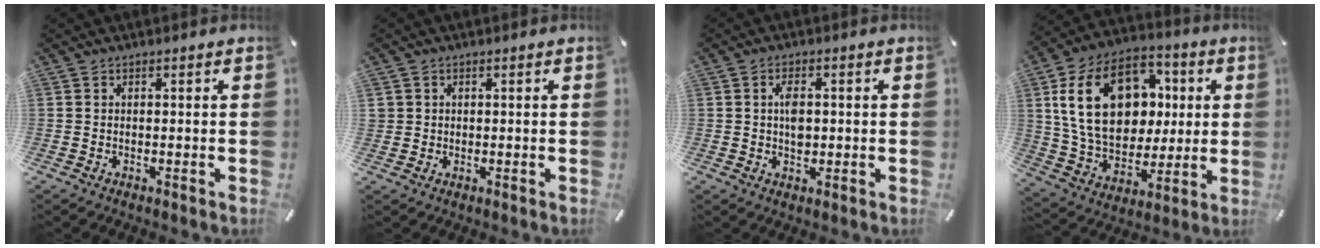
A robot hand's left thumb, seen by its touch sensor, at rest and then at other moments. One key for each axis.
{"total": 1.7, "fx": 0.4, "fy": 1.7, "fz": 0.1, "tx": -0.001, "ty": 0.003, "tz": 0.006}
{"total": 3.9, "fx": 0.3, "fy": 2.4, "fz": 3.1, "tx": -0.047, "ty": 0.000, "tz": 0.001}
{"total": 22.5, "fx": 4.3, "fy": 16.6, "fz": 14.5, "tx": -0.269, "ty": 0.008, "tz": 0.080}